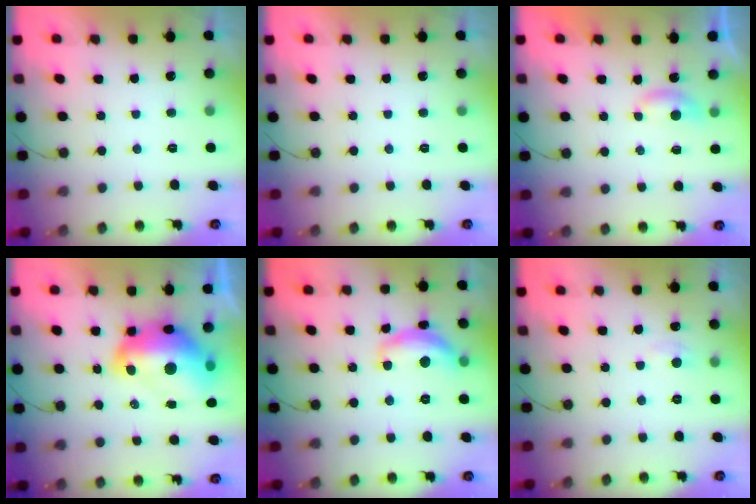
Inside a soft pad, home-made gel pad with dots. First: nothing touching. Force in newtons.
{"total": 0.0}
{"total": 3.5, "press": 3.5, "slide": 0.4}
{"total": 18.1, "press": 18.0, "slide": 1.6}
{"total": 12.7, "press": 12.7, "slide": 0.7}
{"total": 2.5, "press": 2.4, "slide": 0.4}